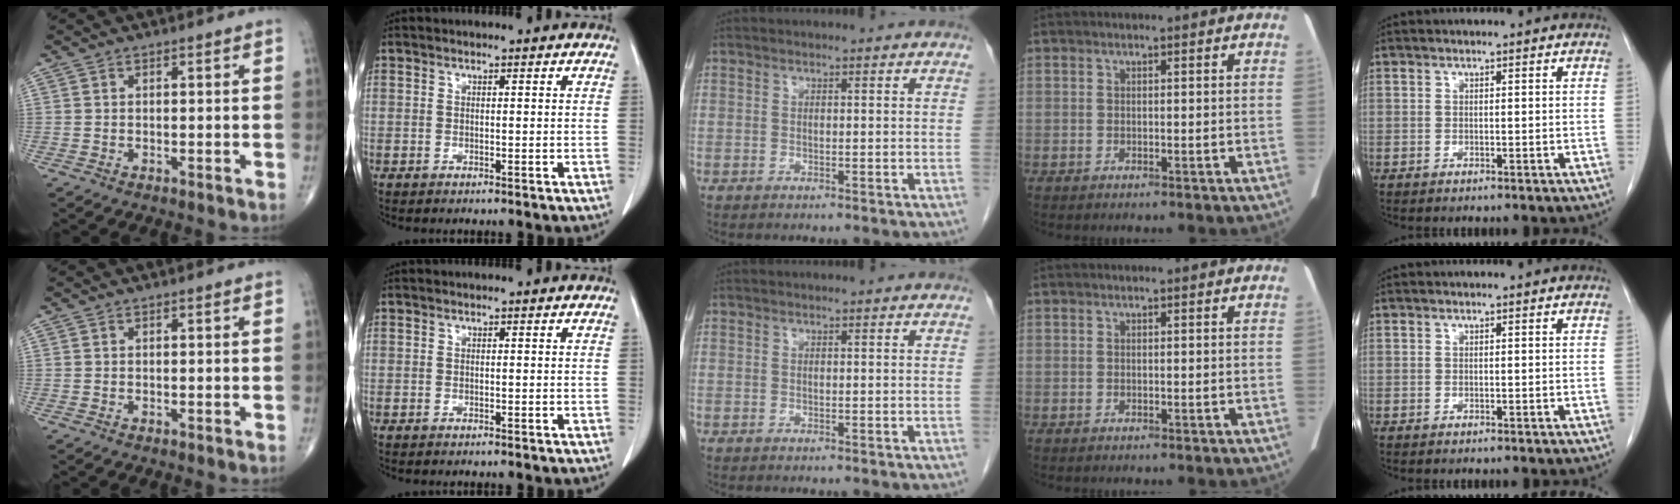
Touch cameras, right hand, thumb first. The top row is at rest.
{}